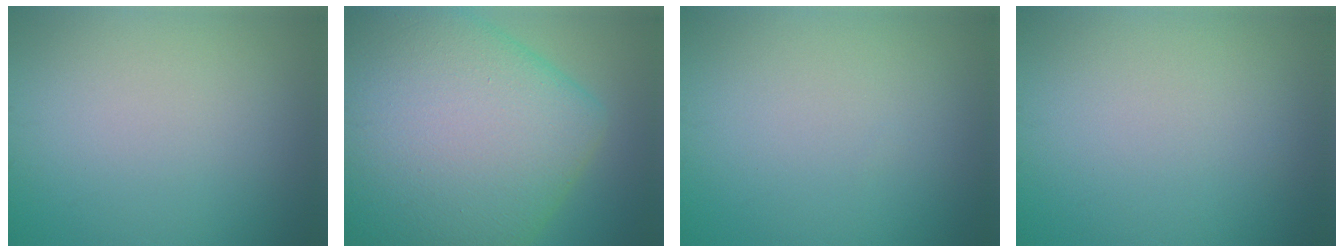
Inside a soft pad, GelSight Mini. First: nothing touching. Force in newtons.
{"total": 16.8, "press": 16.8, "slide": 0.5}
{"total": 0.0}
{"total": 0.0}